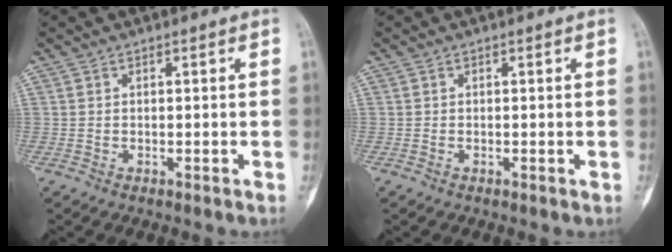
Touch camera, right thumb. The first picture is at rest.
{"total": 0.0}